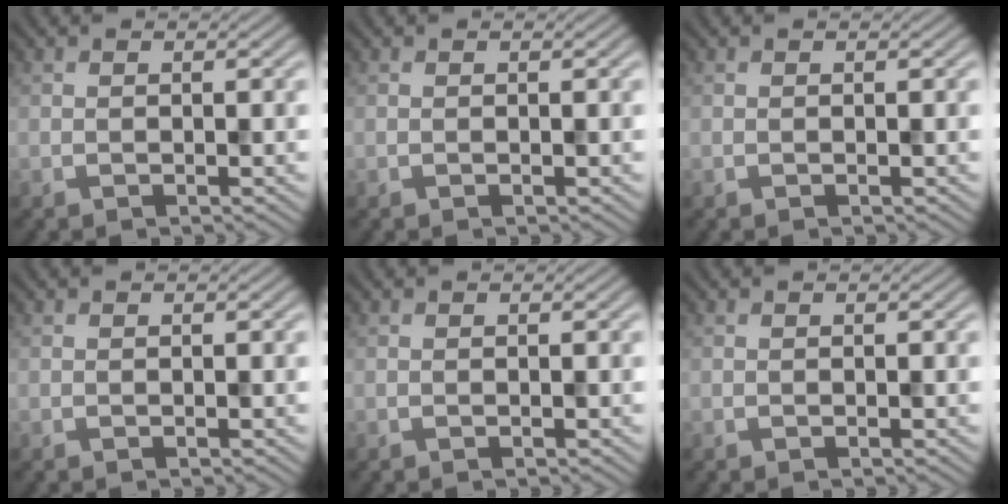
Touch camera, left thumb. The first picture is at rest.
{"total": 0.0}
{"total": 0.0}
{"total": 0.0}
{"total": 0.0}
{"total": 0.0}